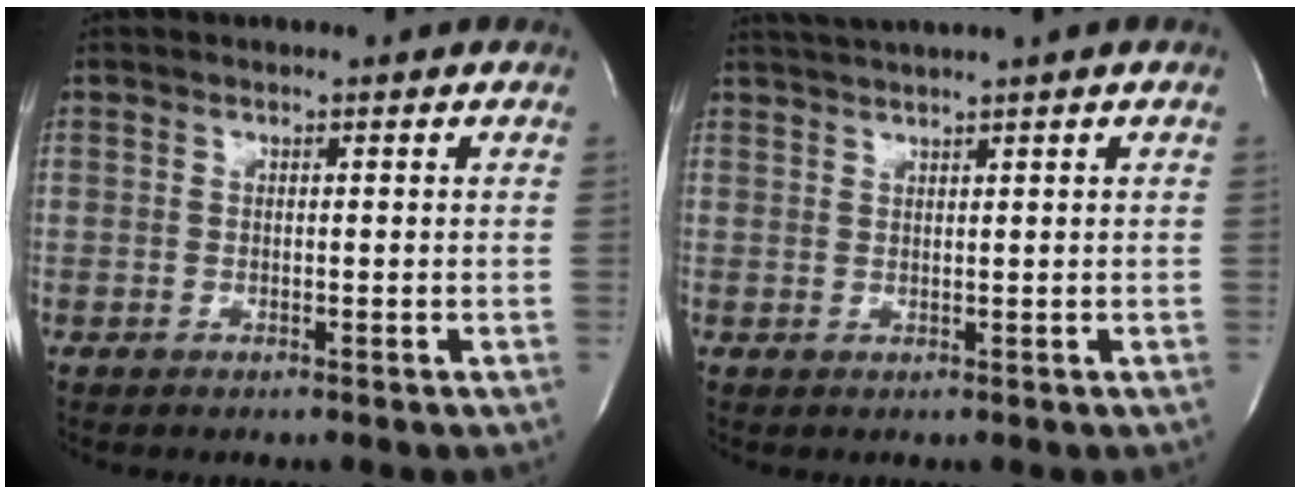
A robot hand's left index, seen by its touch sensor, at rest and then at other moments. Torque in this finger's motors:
{"motor_torque": [1.17, -0.97, 0.17, 0.06]}